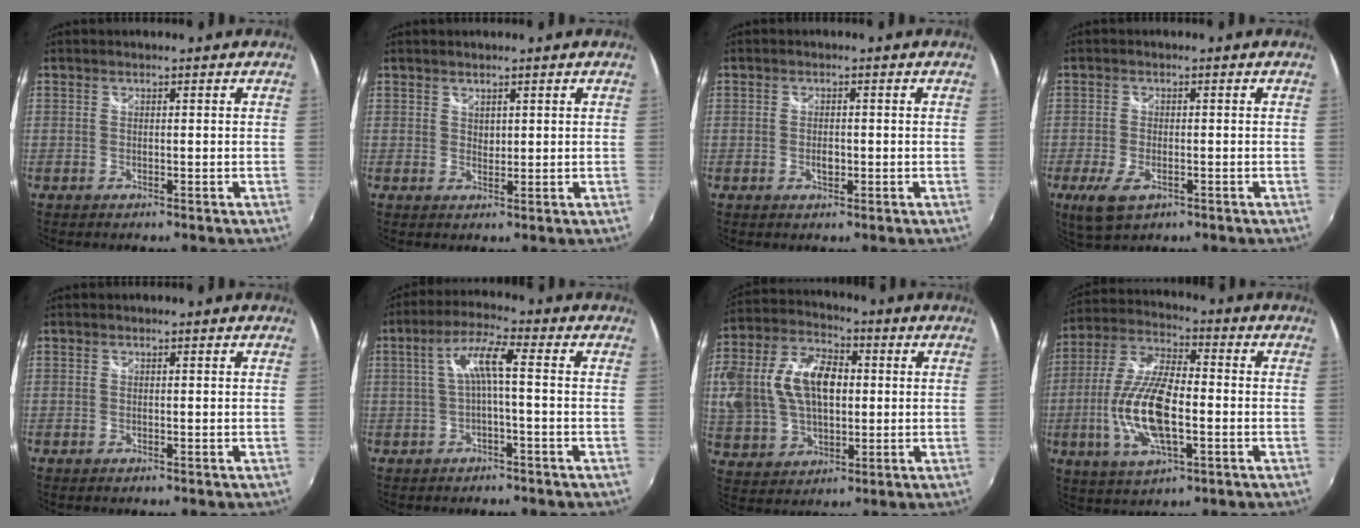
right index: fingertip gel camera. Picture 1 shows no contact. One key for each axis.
{"total": 1.4, "fx": 1.1, "fy": 0.9, "fz": 0.3, "tx": -0.001, "ty": 0.001, "tz": 0.018}
{"total": 2.1, "fx": -0.5, "fy": 1.3, "fz": 1.6, "tx": -0.026, "ty": -0.001, "tz": -0.009}
{"total": 6.1, "fx": -2.9, "fy": 3.0, "fz": 4.4, "tx": -0.103, "ty": -0.015, "tz": -0.049}
{"total": 0.0}
{"total": 5.8, "fx": -0.6, "fy": 0.4, "fz": 5.8, "tx": -0.121, "ty": 0.013, "tz": -0.006}
{"total": 20.0, "fx": 2.5, "fy": 12.9, "fz": 15.1, "tx": -0.334, "ty": 0.028, "tz": 0.050}
{"total": 15.5, "fx": -3.2, "fy": 5.7, "fz": 14.1, "tx": -0.291, "ty": -0.004, "tz": -0.061}